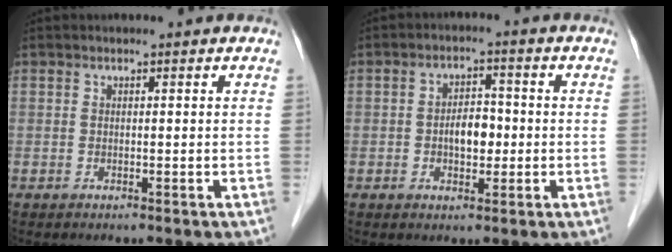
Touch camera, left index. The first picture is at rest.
{"total": 4.4, "force": [-0.6, 2.5, 3.6], "torque": [-0.064, 0.010, -0.010]}